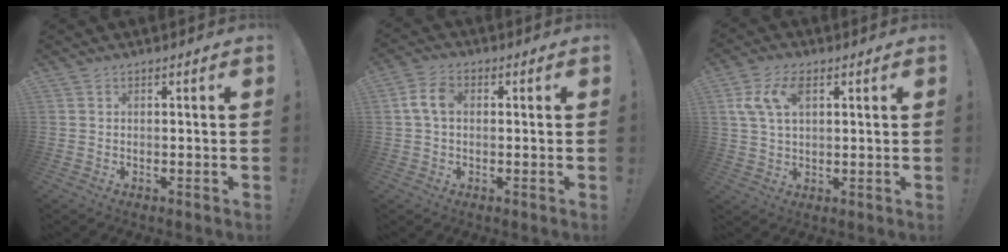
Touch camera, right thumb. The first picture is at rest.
{"total": 6.4, "force": [0.6, 4.1, 4.9], "torque": [-0.096, 0.014, 0.014]}
{"total": 9.4, "force": [3.4, 5.7, 6.7], "torque": [-0.132, 0.003, 0.063]}